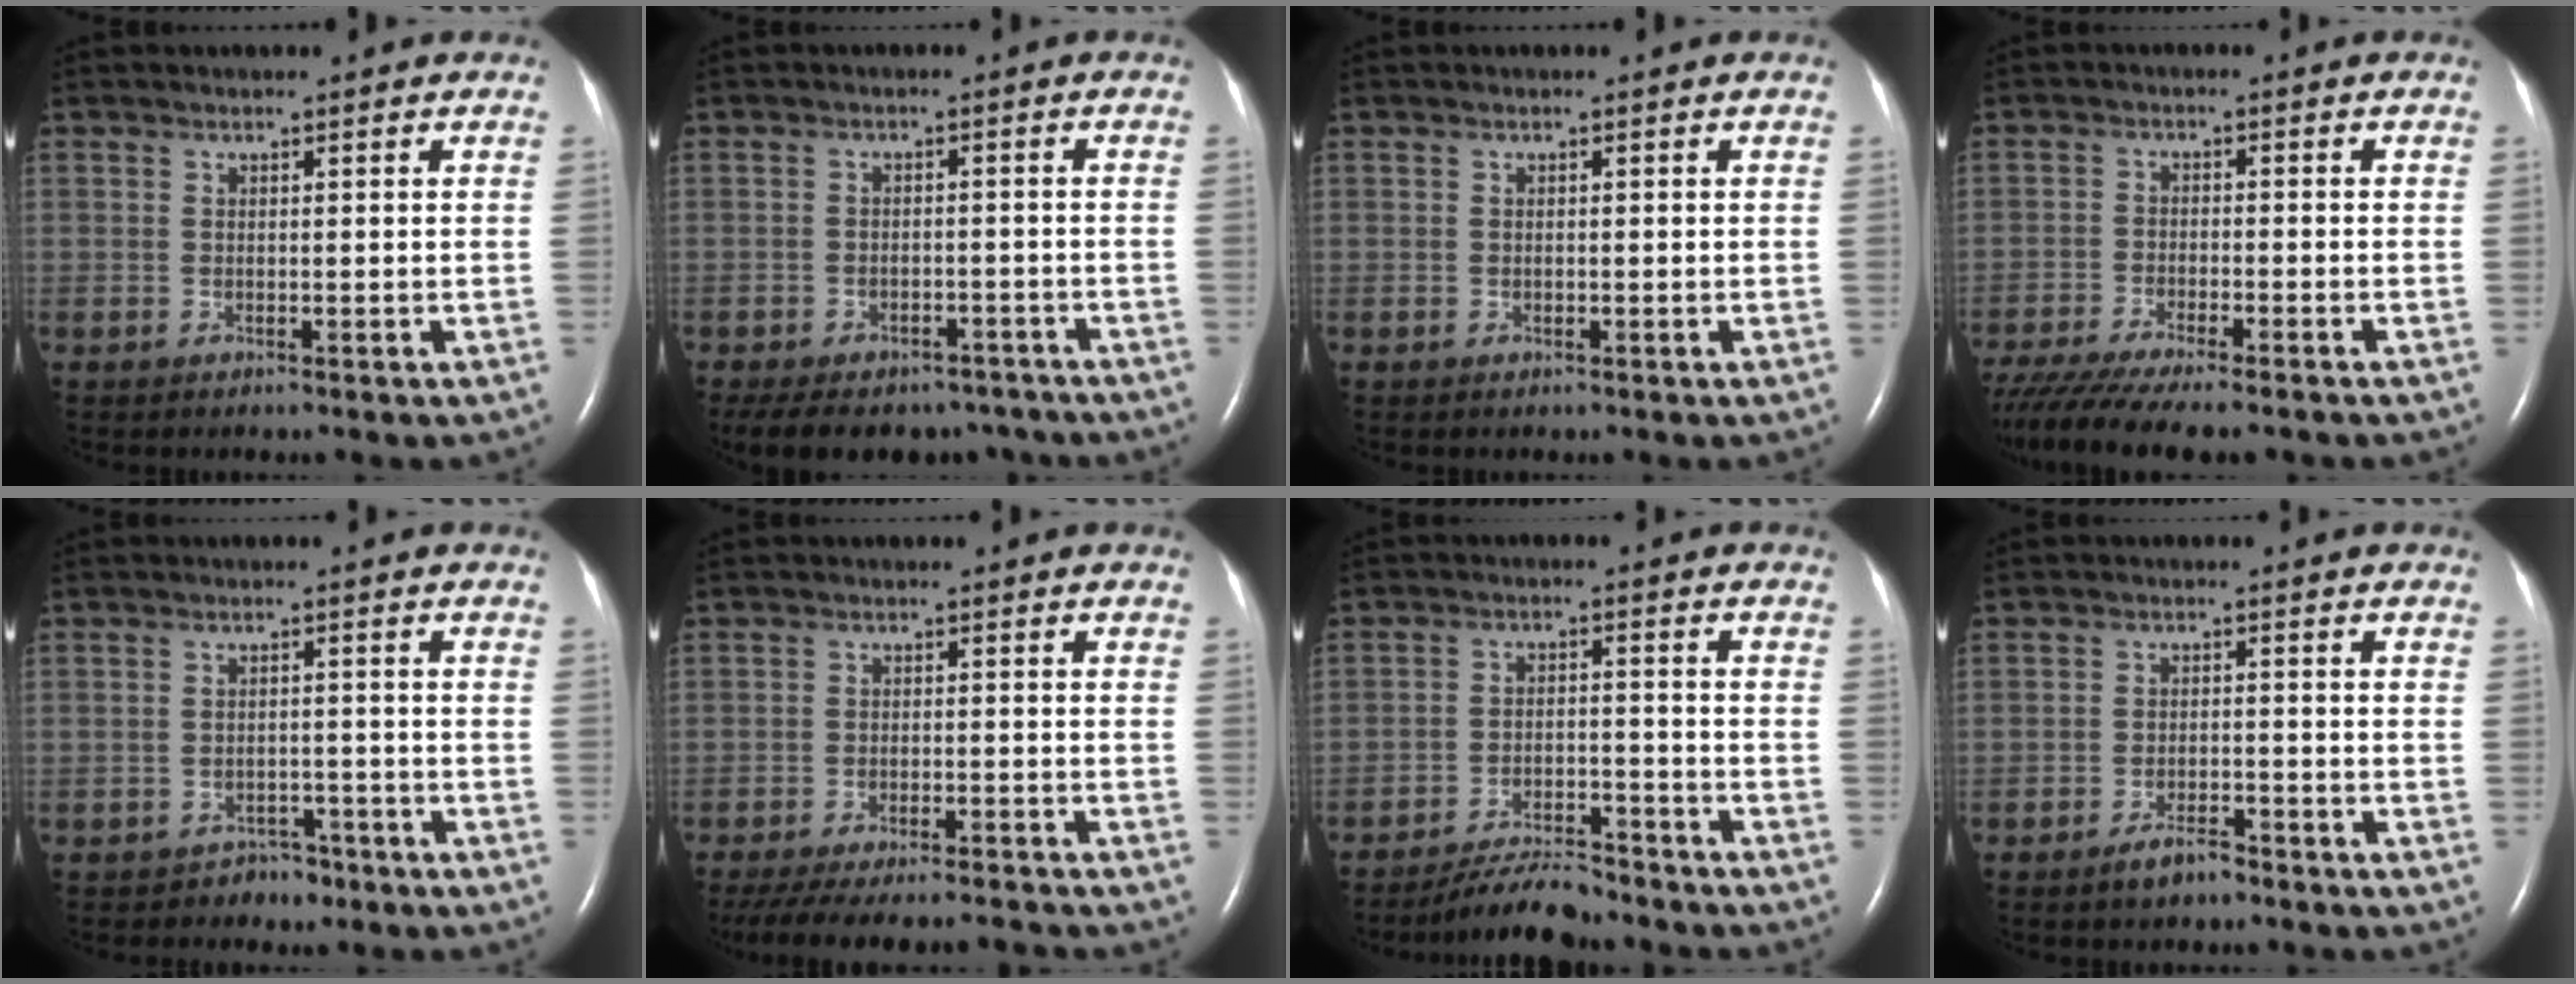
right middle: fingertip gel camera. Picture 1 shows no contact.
{"total": 14.6, "force": [-11.5, 7.3, 5.3], "torque": [-0.120, 0.001, -0.142]}
{"total": 0.0}
{"total": 13.5, "force": [-11.5, 1.5, 7.0], "torque": [-0.116, -0.026, -0.177]}
{"total": 2.7, "force": [-2.1, 1.7, 0.0], "torque": [-0.003, 0.007, -0.028]}
{"total": 14.8, "force": [-13.4, 2.3, 5.7], "torque": [-0.125, -0.018, -0.191]}
{"total": 7.1, "force": [-6.8, 1.0, 2.0], "torque": [-0.037, -0.011, -0.116]}
{"total": 3.2, "force": [-2.6, 0.8, 1.6], "torque": [-0.035, -0.001, -0.045]}